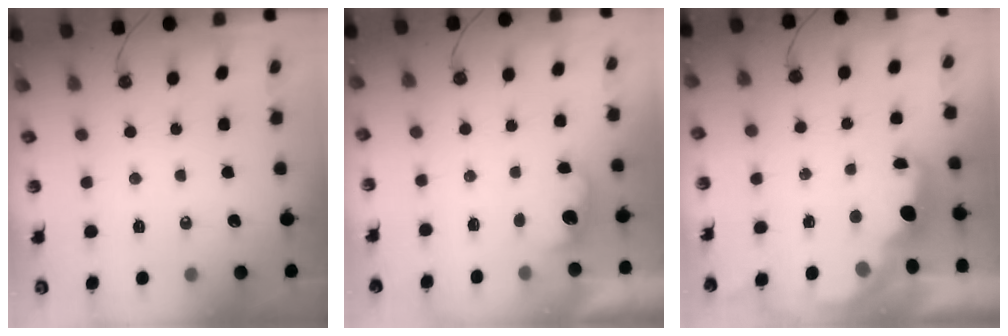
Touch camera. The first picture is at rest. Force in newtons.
{"total": 2.7, "press": 2.6, "slide": 0.8}
{"total": 2.4, "press": 2.3, "slide": 0.8}